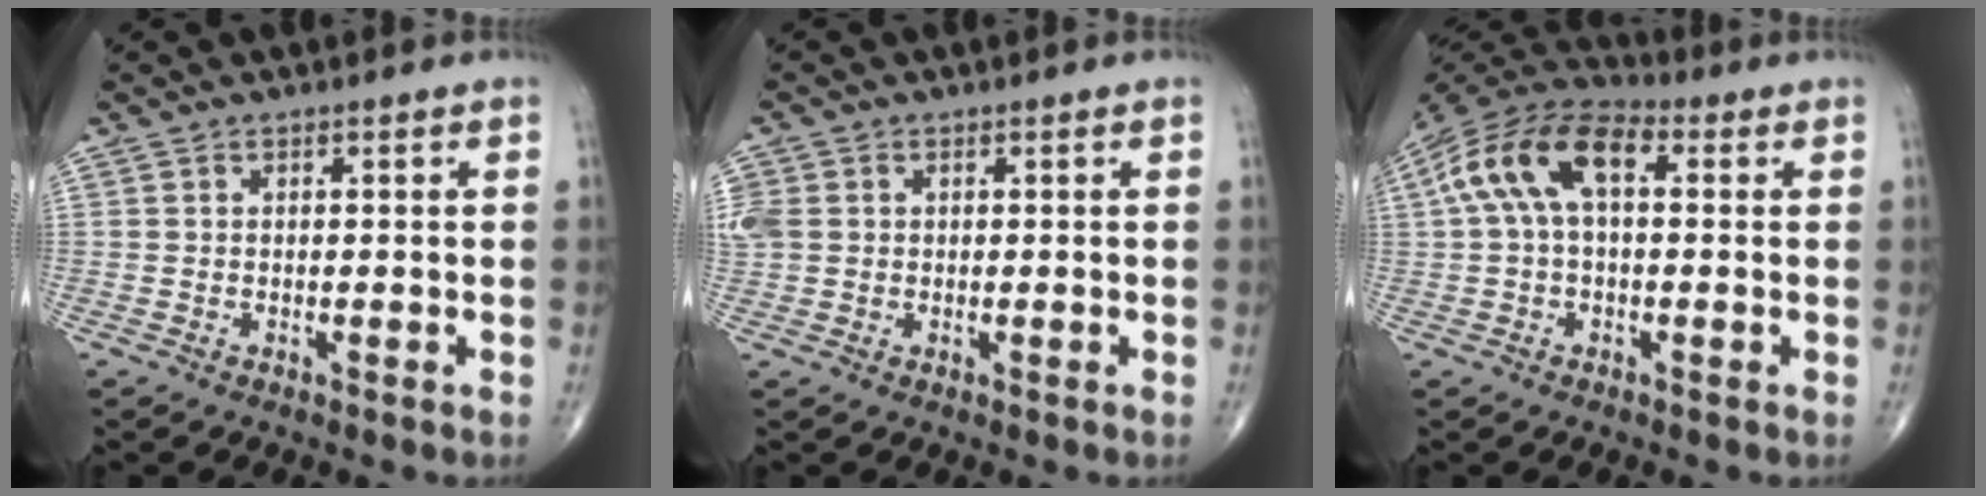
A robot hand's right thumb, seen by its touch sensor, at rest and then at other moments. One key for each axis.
{"total": 5.1, "fx": 0.7, "fy": 4.2, "fz": 2.7, "tx": -0.081, "ty": 0.010, "tz": 0.023}
{"total": 13.7, "fx": 2.6, "fy": 7.6, "fz": 11.1, "tx": -0.214, "ty": 0.041, "tz": 0.038}